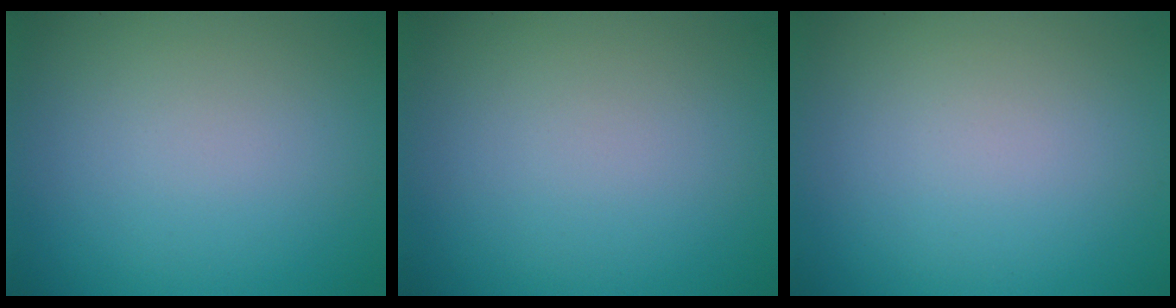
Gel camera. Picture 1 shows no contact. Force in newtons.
{"total": 0.0}
{"total": 0.0}